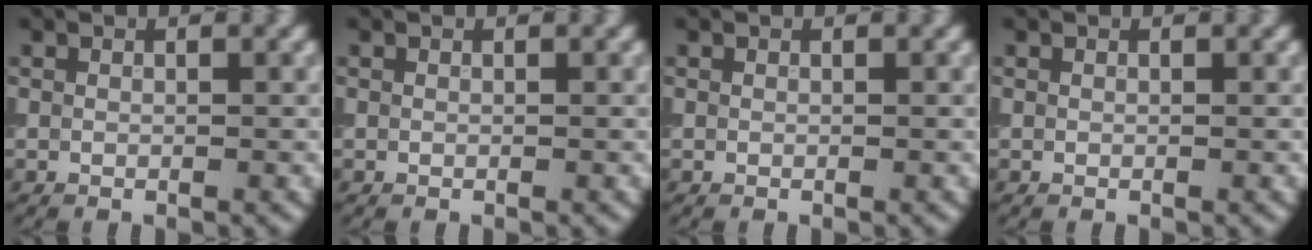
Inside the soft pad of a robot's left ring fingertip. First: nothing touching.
{"total": 0.0}
{"total": 0.0}
{"total": 0.0}